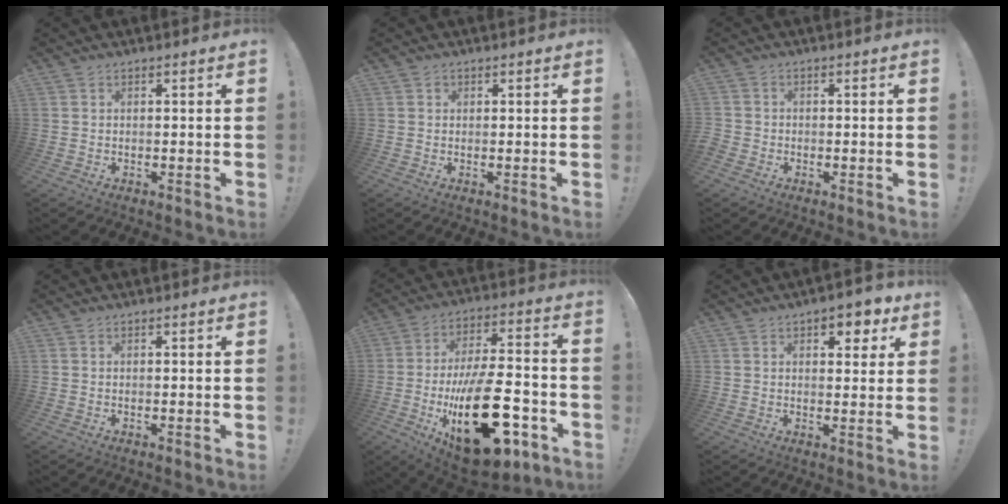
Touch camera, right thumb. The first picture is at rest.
{"total": 0.9, "force": [0.4, 0.8, 0.1], "torque": [0.006, -0.001, 0.006]}
{"total": 2.0, "force": [-1.3, 1.4, 0.7], "torque": [-0.009, 0.007, -0.024]}
{"total": 0.8, "force": [0.3, -0.3, 0.7], "torque": [-0.005, -0.004, 0.001]}
{"total": 29.9, "force": [-9.3, 14.2, 24.6], "torque": [-0.418, 0.066, -0.133]}
{"total": 6.1, "force": [3.3, 3.4, 3.8], "torque": [-0.027, -0.017, 0.050]}